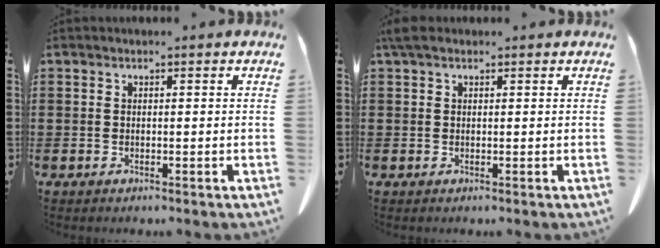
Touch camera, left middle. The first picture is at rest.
{"total": 1.9, "force": [1.1, 1.1, 1.1], "torque": [-0.027, 0.006, 0.020]}